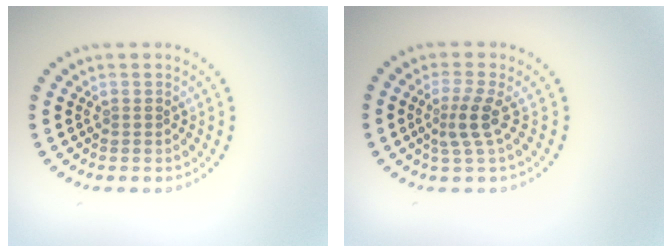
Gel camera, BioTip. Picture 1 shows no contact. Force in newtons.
{"total": 2.4, "press": 1.7, "slide": 1.7}